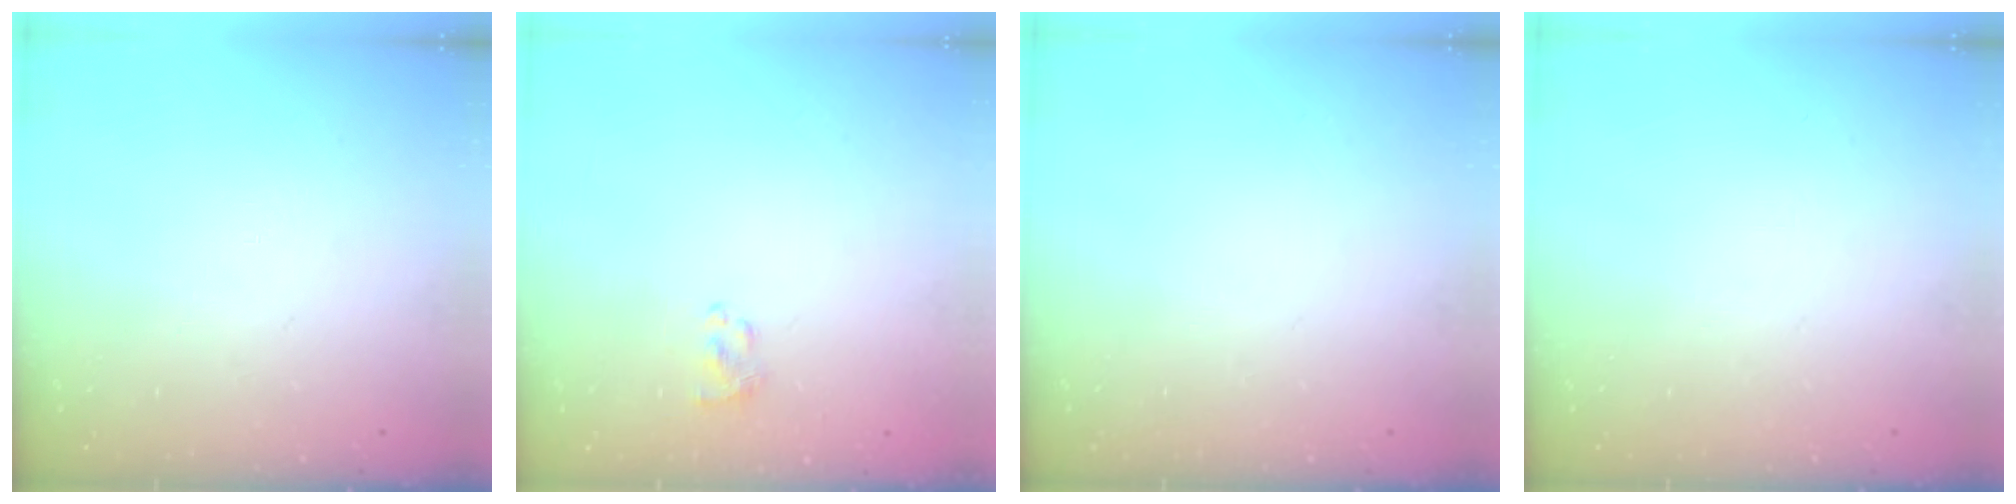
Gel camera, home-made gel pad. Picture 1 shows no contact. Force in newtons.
{"total": 1.1, "press": 1.0, "slide": 0.5}
{"total": 0.0}
{"total": 0.0}